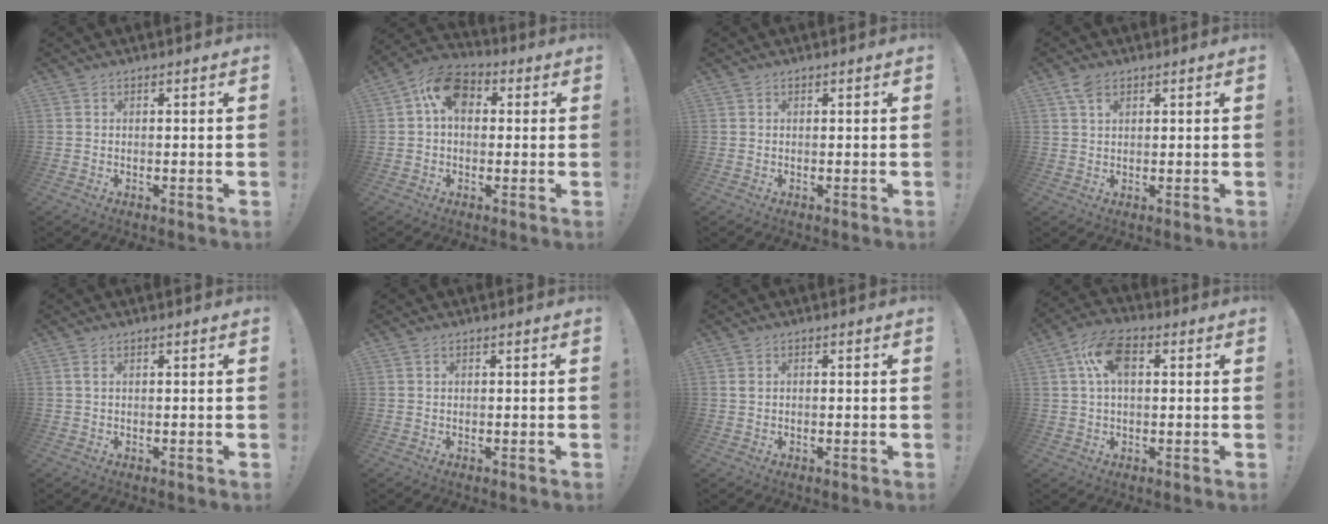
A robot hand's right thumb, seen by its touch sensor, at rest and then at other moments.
{"total": 10.5, "force": [2.7, 7.2, 7.2], "torque": [-0.120, 0.013, 0.053]}
{"total": 0.0}
{"total": 3.9, "force": [2.2, 1.9, 2.6], "torque": [-0.050, -0.004, 0.042]}
{"total": 1.2, "force": [0.4, 0.3, 1.1], "torque": [-0.023, 0.003, 0.007]}
{"total": 0.0}
{"total": 1.0, "force": [0.4, 0.6, 0.7], "torque": [-0.014, 0.005, 0.007]}
{"total": 10.6, "force": [2.8, 6.1, 8.2], "torque": [-0.159, 0.009, 0.051]}